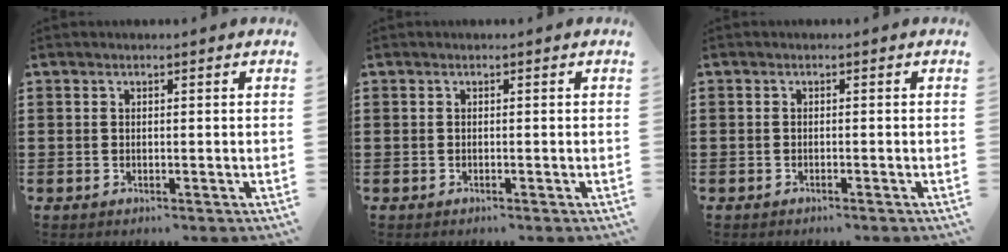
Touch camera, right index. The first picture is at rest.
{"total": 0.0}
{"total": 0.6, "force": [-0.6, 0.0, 0.1], "torque": [-0.004, -0.003, -0.011]}